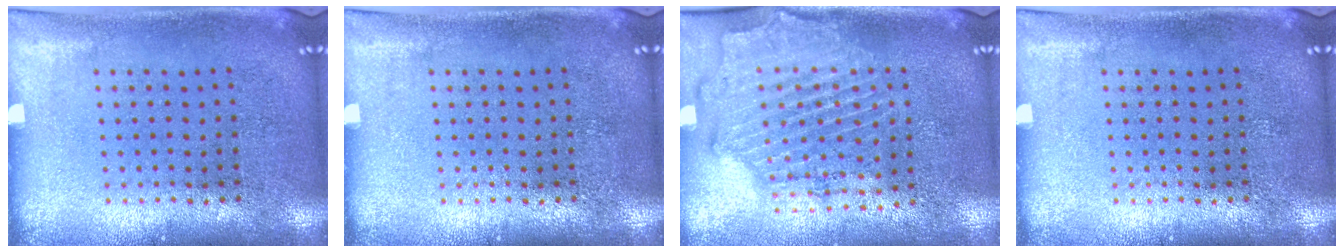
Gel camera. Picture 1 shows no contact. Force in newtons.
{"total": 0.0}
{"total": 1.8, "press": 1.7, "slide": 0.8}
{"total": 0.0}